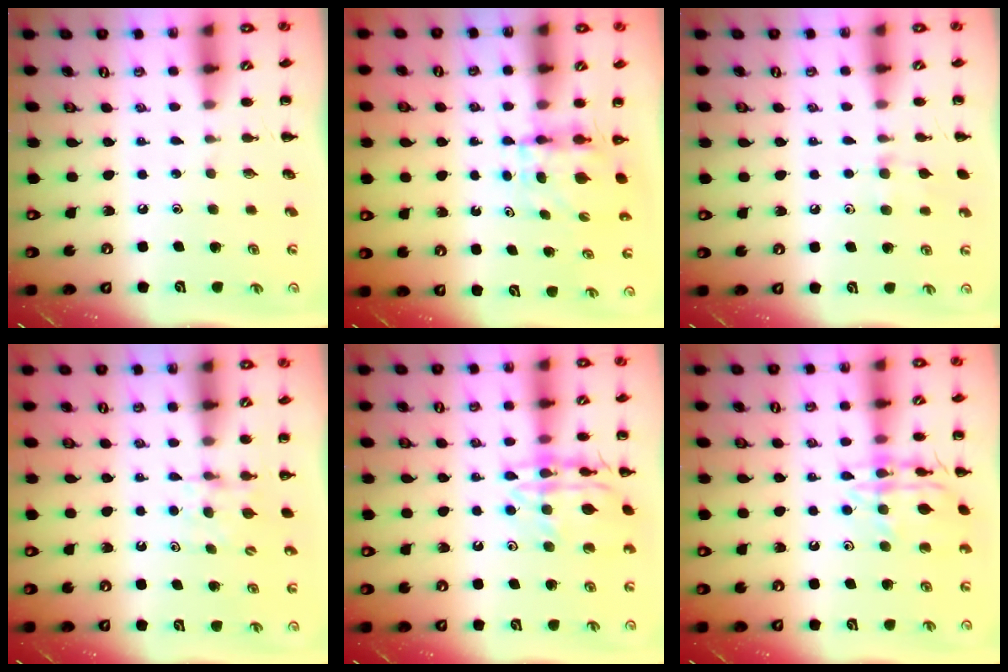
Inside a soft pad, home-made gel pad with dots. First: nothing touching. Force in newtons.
{"total": 3.9, "press": 3.9, "slide": 0.3}
{"total": 6.8, "press": 6.3, "slide": 2.5}
{"total": 4.8, "press": 4.6, "slide": 1.5}
{"total": 15.6, "press": 15.5, "slide": 1.3}
{"total": 14.3, "press": 14.3, "slide": 1.1}